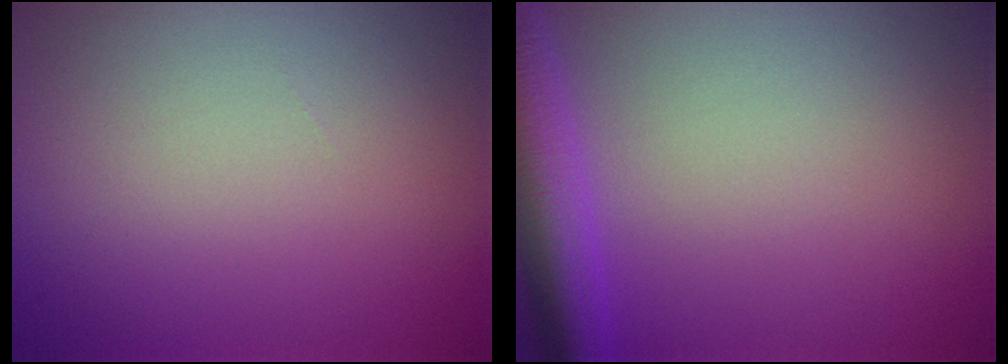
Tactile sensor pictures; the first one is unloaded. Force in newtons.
{"total": 5.4, "press": 5.4, "slide": 0.3}